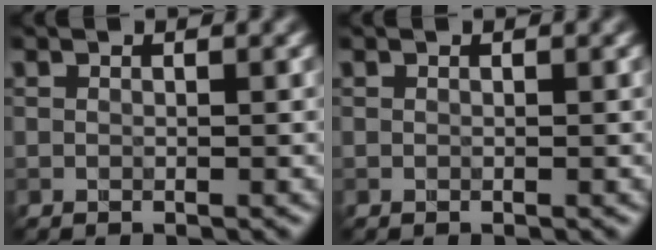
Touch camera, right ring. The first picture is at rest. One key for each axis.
{"total": 0.0}